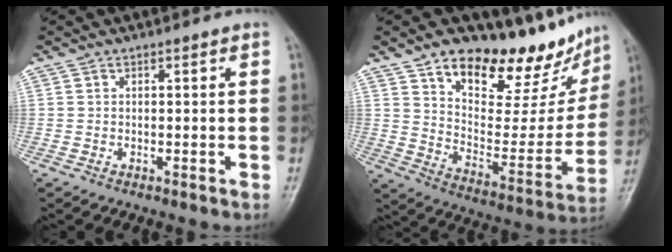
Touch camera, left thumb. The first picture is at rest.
{"total": 22.8, "force": [16.5, 9.4, 12.7], "torque": [-0.124, -0.089, 0.252]}